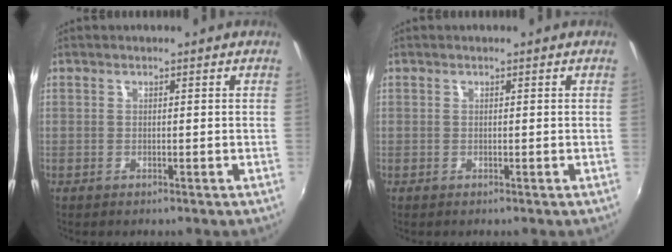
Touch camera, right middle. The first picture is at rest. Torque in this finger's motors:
{"motor_torque": [0.00, 0.00, 0.00, 0.00]}